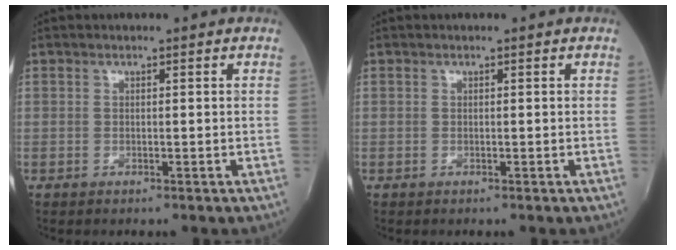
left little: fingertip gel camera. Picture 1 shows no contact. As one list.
[{"total": 0.0}]